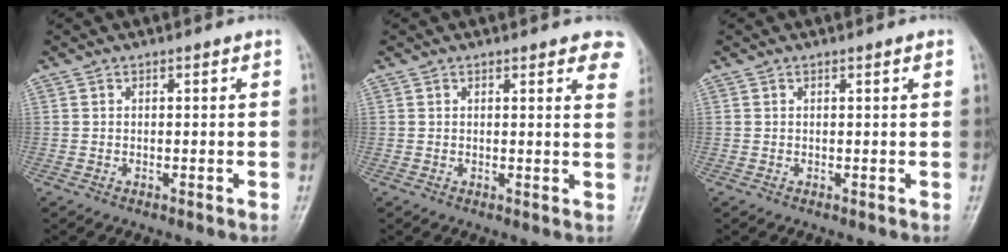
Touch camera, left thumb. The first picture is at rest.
{"total": 6.8, "force": [4.8, 2.2, 4.2], "torque": [-0.024, -0.014, 0.041]}
{"total": 0.8, "force": [0.4, 0.0, 0.7], "torque": [-0.010, 0.001, 0.004]}